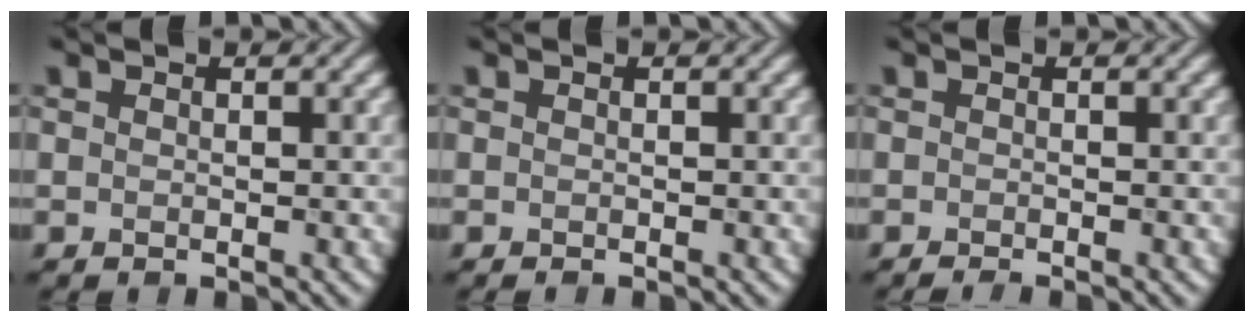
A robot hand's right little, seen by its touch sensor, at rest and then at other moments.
{"total": 0.0}
{"total": 0.7, "force": [-0.5, 0.1, 0.5], "torque": [-0.007, -0.002, -0.012]}